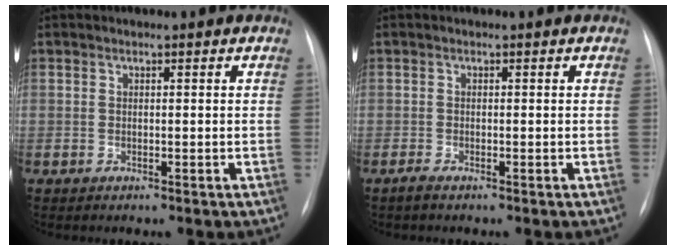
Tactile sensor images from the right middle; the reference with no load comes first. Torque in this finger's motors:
{"motor_torque": [-0.08, 0.00, -0.01, 0.01]}